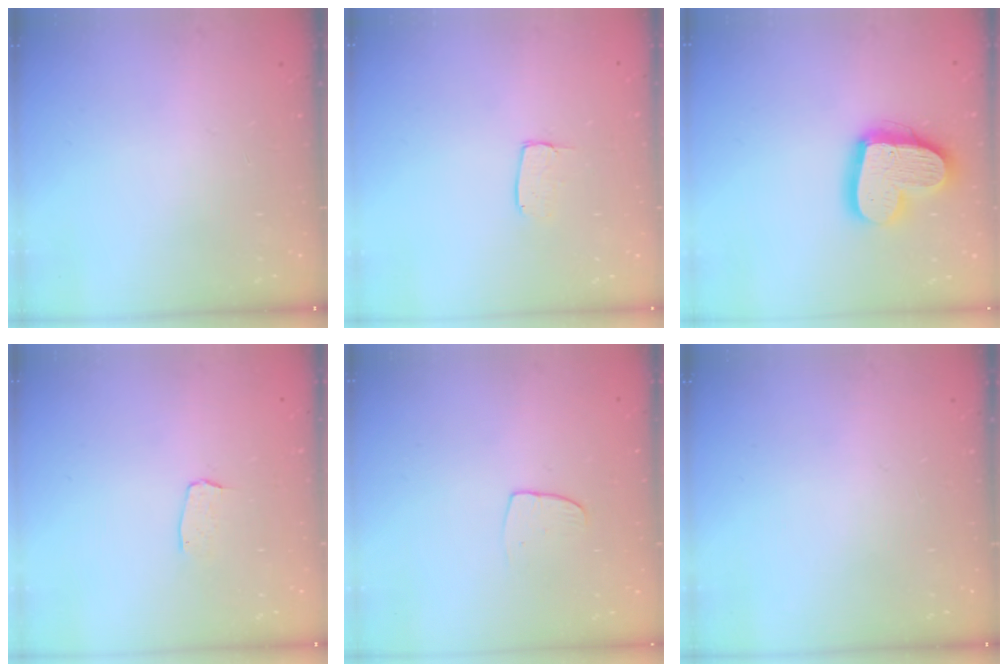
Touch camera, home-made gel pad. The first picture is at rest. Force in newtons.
{"total": 4.9, "press": 4.8, "slide": 0.4}
{"total": 18.3, "press": 18.3, "slide": 1.6}
{"total": 3.1, "press": 3.1, "slide": 0.2}
{"total": 5.5, "press": 5.5, "slide": 0.4}
{"total": 0.0}